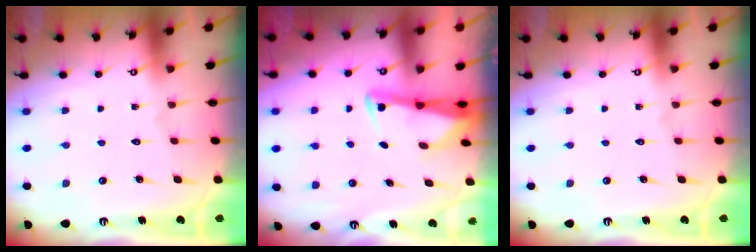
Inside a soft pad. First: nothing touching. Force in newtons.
{"total": 2.8, "press": 2.8, "slide": 0.5}
{"total": 0.0}